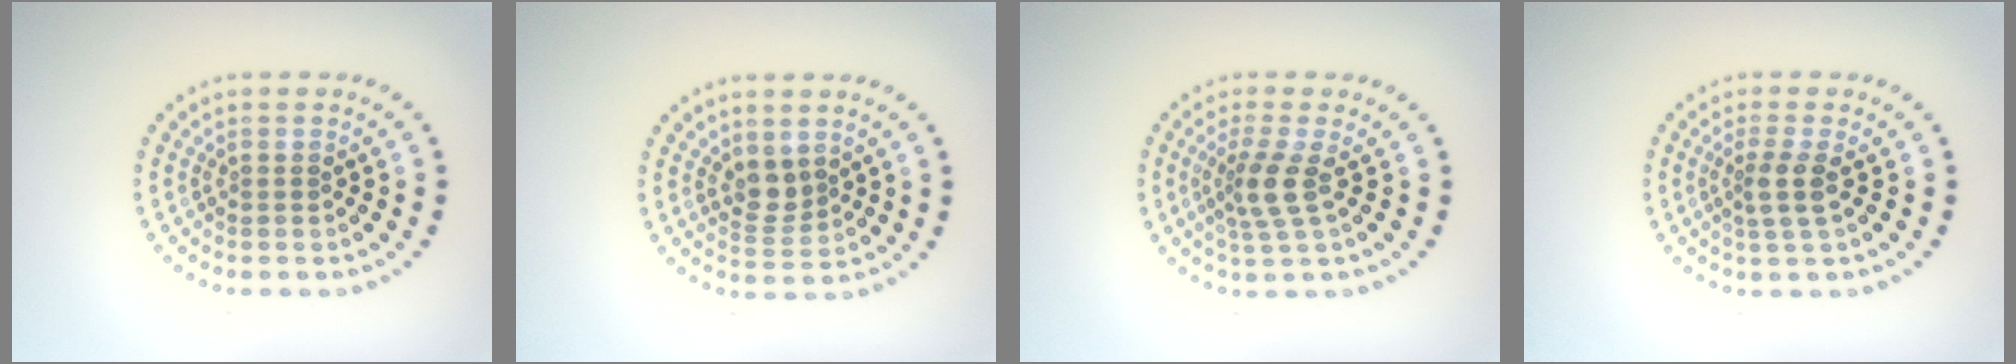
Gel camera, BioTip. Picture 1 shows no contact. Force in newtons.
{"total": 2.1, "press": 1.8, "slide": 1.2}
{"total": 2.8, "press": 2.2, "slide": 1.8}
{"total": 2.2, "press": 1.8, "slide": 1.3}